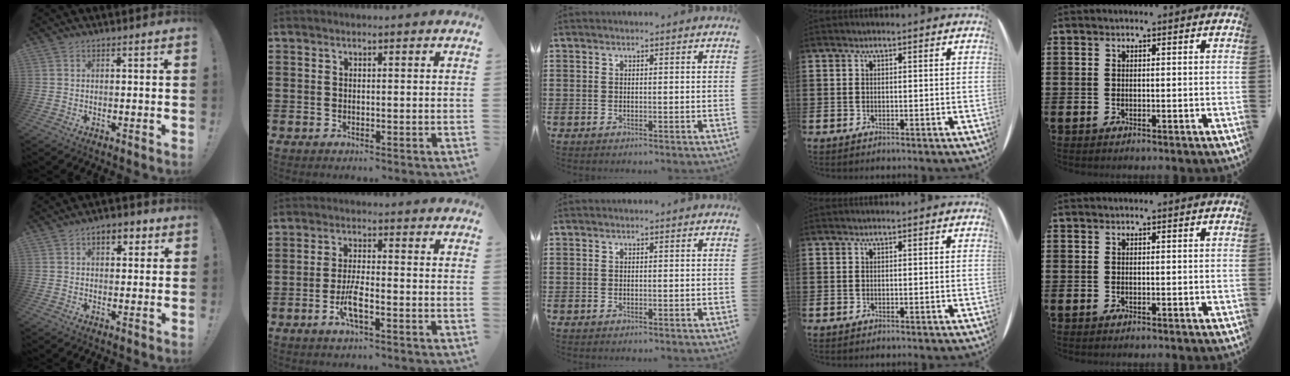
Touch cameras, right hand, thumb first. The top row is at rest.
{"thumb": {"total": 5.3, "force": [2.2, 3.4, 3.4], "torque": [-0.041, 0.002, 0.034]}, "index": {"total": 4.6, "force": [-2.0, 1.0, 4.1], "torque": [-0.086, -0.006, -0.041]}}